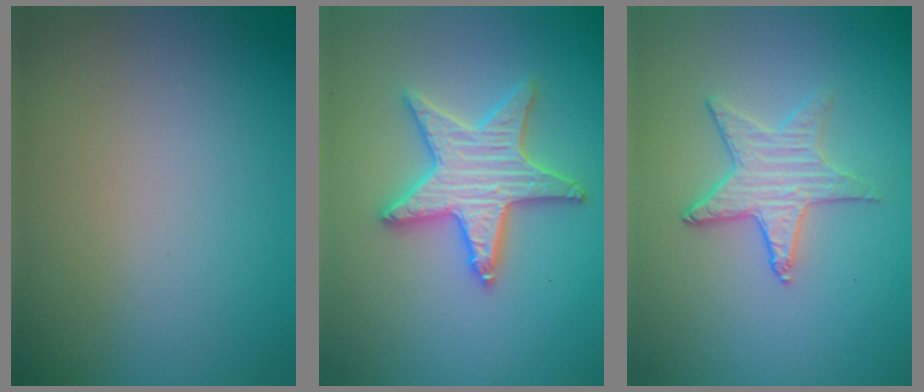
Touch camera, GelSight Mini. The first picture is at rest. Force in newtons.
{"total": 5.2, "press": 5.1, "slide": 0.9}
{"total": 3.2, "press": 3.0, "slide": 1.1}